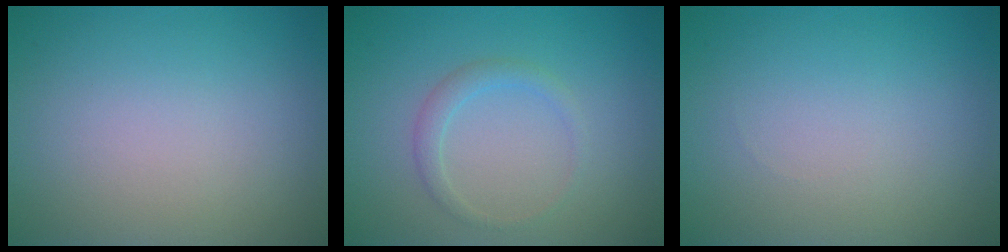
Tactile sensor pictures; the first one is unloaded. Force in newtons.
{"total": 1.5, "press": 1.5, "slide": 0.1}
{"total": 0.0}